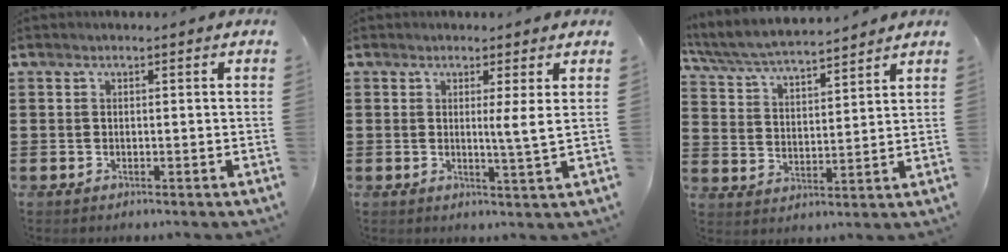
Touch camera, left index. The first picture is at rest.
{"total": 3.2, "force": [1.2, -0.7, 2.9], "torque": [-0.045, -0.017, 0.015]}
{"total": 5.9, "force": [5.7, 0.3, 1.7], "torque": [-0.056, -0.030, 0.098]}